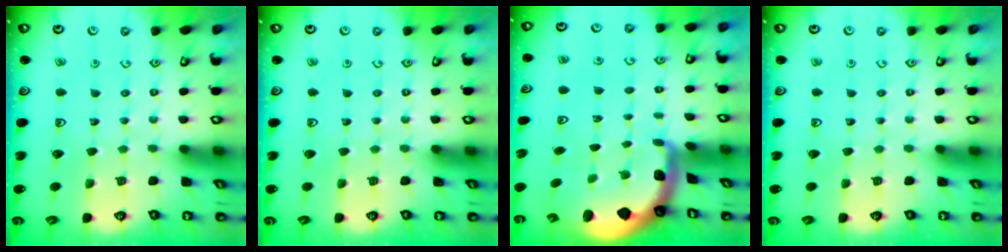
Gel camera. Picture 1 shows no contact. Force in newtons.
{"total": 0.0}
{"total": 1.9, "press": 1.8, "slide": 0.4}
{"total": 0.0}